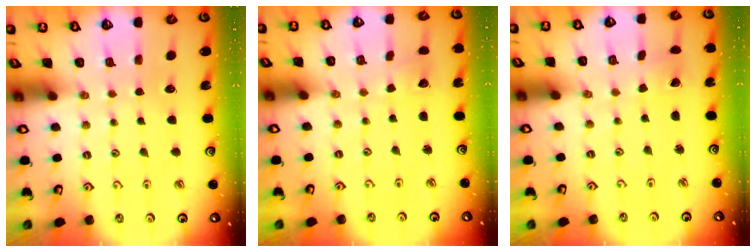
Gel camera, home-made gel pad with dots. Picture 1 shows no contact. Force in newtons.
{"total": 1.3, "press": 1.3, "slide": 0.0}
{"total": 1.2, "press": 1.2, "slide": 0.1}